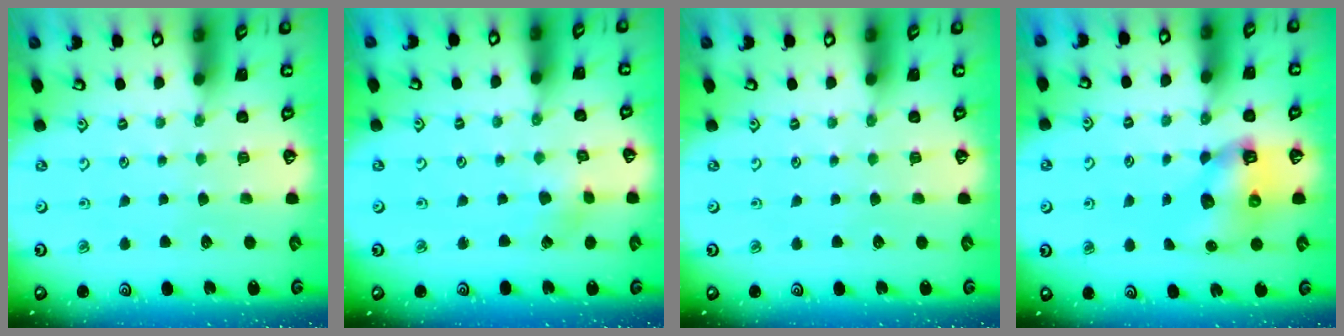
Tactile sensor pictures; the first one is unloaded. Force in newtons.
{"total": 1.5, "press": 1.5, "slide": 0.2}
{"total": 0.0}
{"total": 8.0, "press": 7.9, "slide": 1.4}